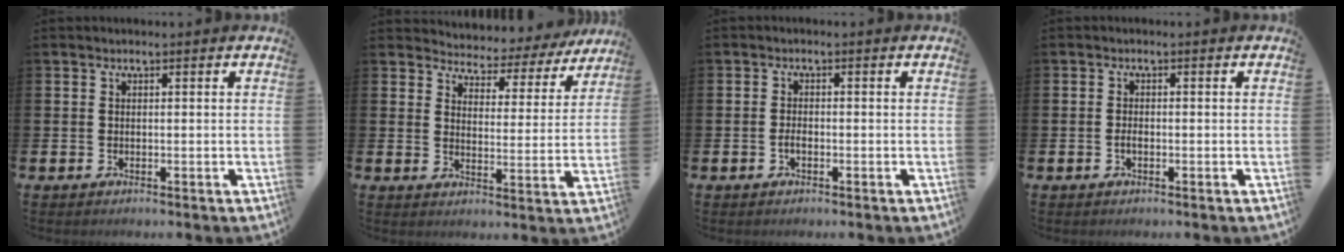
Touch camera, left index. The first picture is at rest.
{"total": 4.1, "force": [3.9, 1.2, 0.0], "torque": [-0.018, -0.044, 0.060]}
{"total": 1.2, "force": [-0.6, 0.6, 0.9], "torque": [-0.016, 0.000, -0.012]}
{"total": 1.0, "force": [-0.4, 0.5, 0.8], "torque": [-0.014, -0.001, -0.008]}